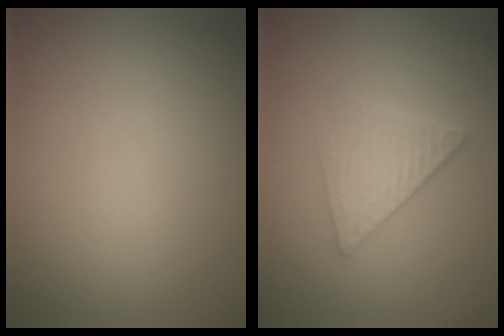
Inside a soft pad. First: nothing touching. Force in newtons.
{"total": 2.6, "press": 2.6, "slide": 0.3}